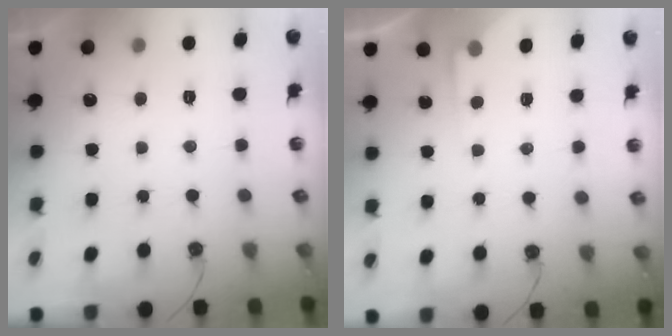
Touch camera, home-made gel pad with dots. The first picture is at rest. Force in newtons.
{"total": 3.6, "press": 3.6, "slide": 0.6}